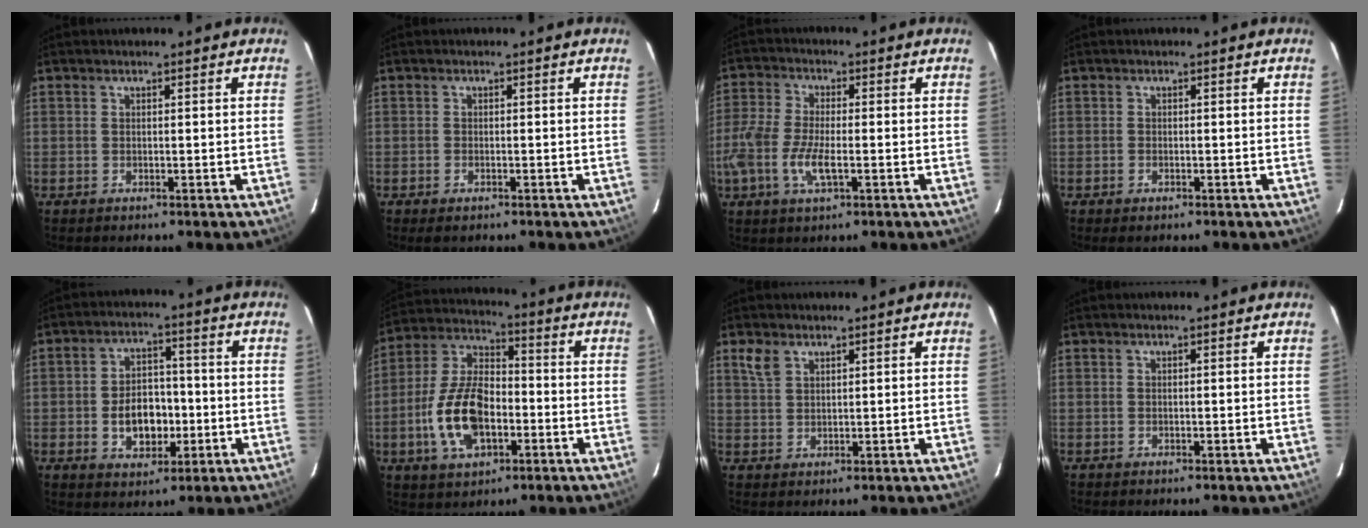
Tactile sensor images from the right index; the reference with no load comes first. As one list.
[{"total": 1.6, "force": [-1.1, 0.9, 0.8], "torque": [-0.016, -0.004, -0.020]}, {"total": 8.8, "force": [-3.0, 3.3, 7.6], "torque": [-0.170, -0.005, -0.064]}, {"total": 1.1, "force": [-0.8, 0.6, 0.4], "torque": [-0.008, -0.002, -0.014]}, {"total": 9.1, "force": [-2.2, 6.3, 6.2], "torque": [-0.120, 0.018, -0.025]}, {"total": 14.8, "force": [-4.4, 8.2, 11.4], "torque": [-0.236, 0.014, -0.075]}, {"total": 3.4, "force": [2.1, 2.1, 1.7], "torque": [-0.034, 0.006, 0.044]}, {"total": 0.0}]